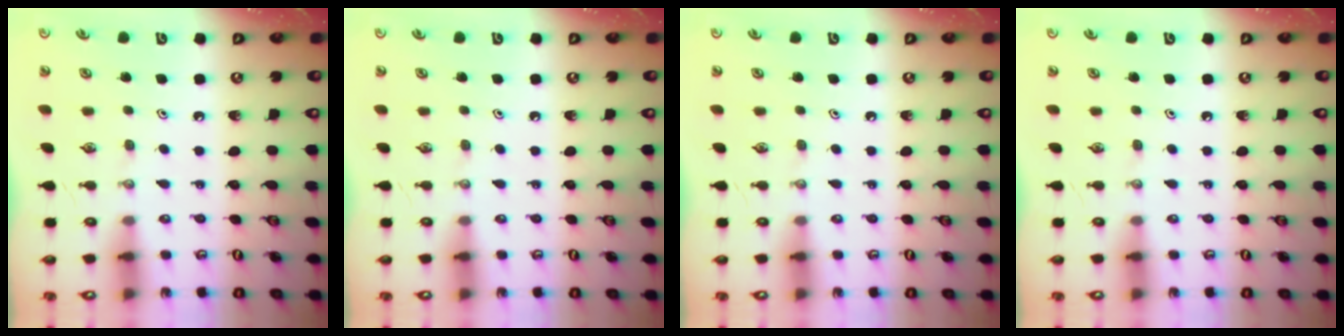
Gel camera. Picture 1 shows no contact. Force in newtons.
{"total": 0.0}
{"total": 0.0}
{"total": 0.0}